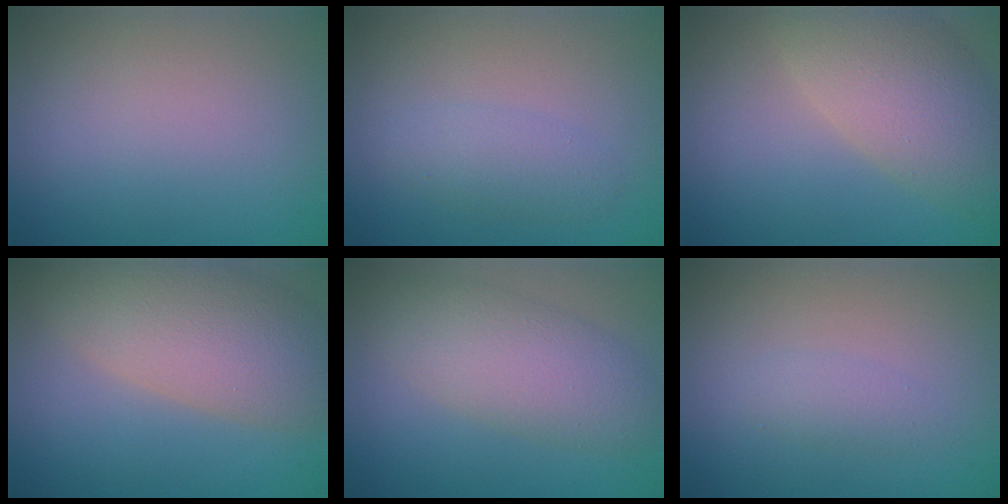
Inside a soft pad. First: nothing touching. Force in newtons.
{"total": 2.2, "press": 2.2, "slide": 0.1}
{"total": 6.9, "press": 6.9, "slide": 0.9}
{"total": 8.1, "press": 8.1, "slide": 0.7}
{"total": 5.6, "press": 5.6, "slide": 0.2}
{"total": 1.4, "press": 1.4, "slide": 0.0}